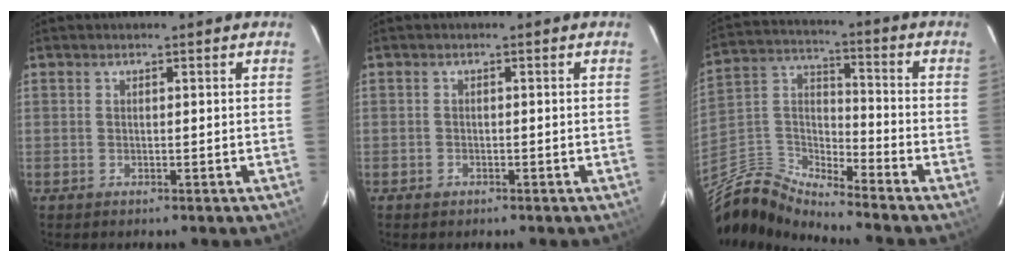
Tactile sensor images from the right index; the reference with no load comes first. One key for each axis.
{"total": 1.2, "fx": -0.8, "fy": 0.8, "fz": 0.2, "tx": -0.004, "ty": 0.002, "tz": -0.014}
{"total": 8.9, "fx": -8.5, "fy": 1.1, "fz": 2.5, "tx": -0.078, "ty": 0.021, "tz": -0.187}